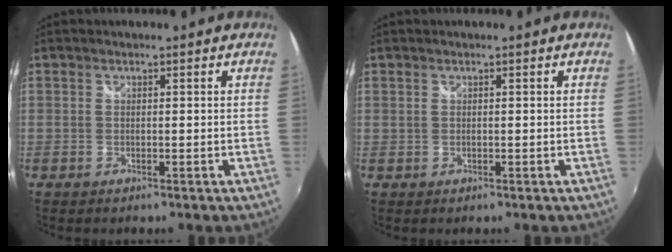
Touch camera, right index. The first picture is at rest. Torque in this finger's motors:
{"motor_torque": [0.12, 0.10, -0.02, 0.00]}